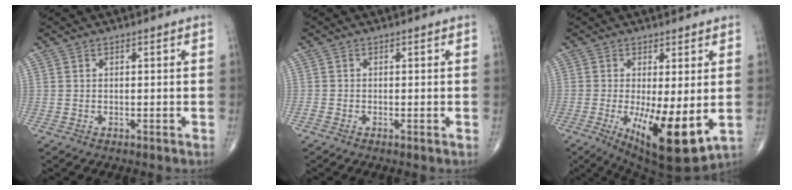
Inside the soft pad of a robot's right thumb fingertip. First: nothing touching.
{"total": 0.7, "force": [-0.5, 0.3, 0.5], "torque": [-0.011, -0.003, -0.014]}
{"total": 13.4, "force": [-2.5, 4.2, 12.5], "torque": [-0.199, -0.030, -0.026]}